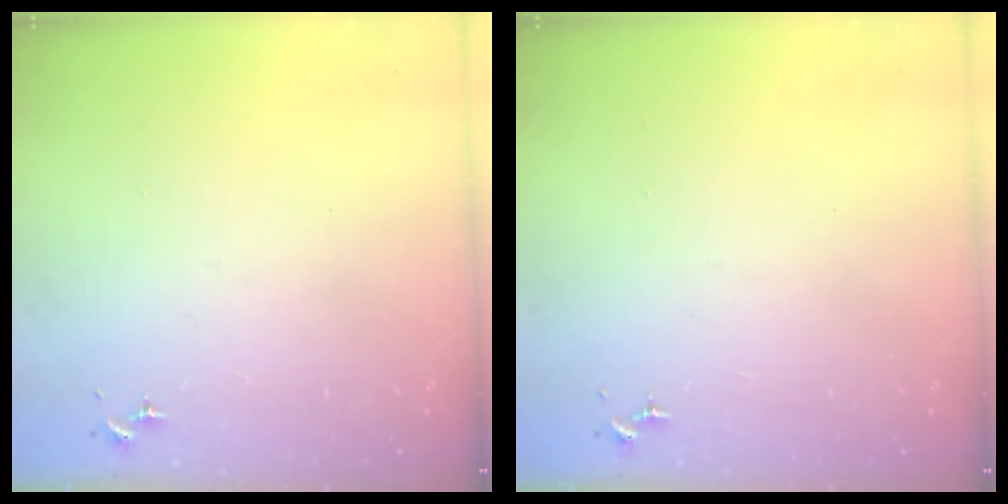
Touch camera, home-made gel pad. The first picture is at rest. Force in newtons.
{"total": 0.0}